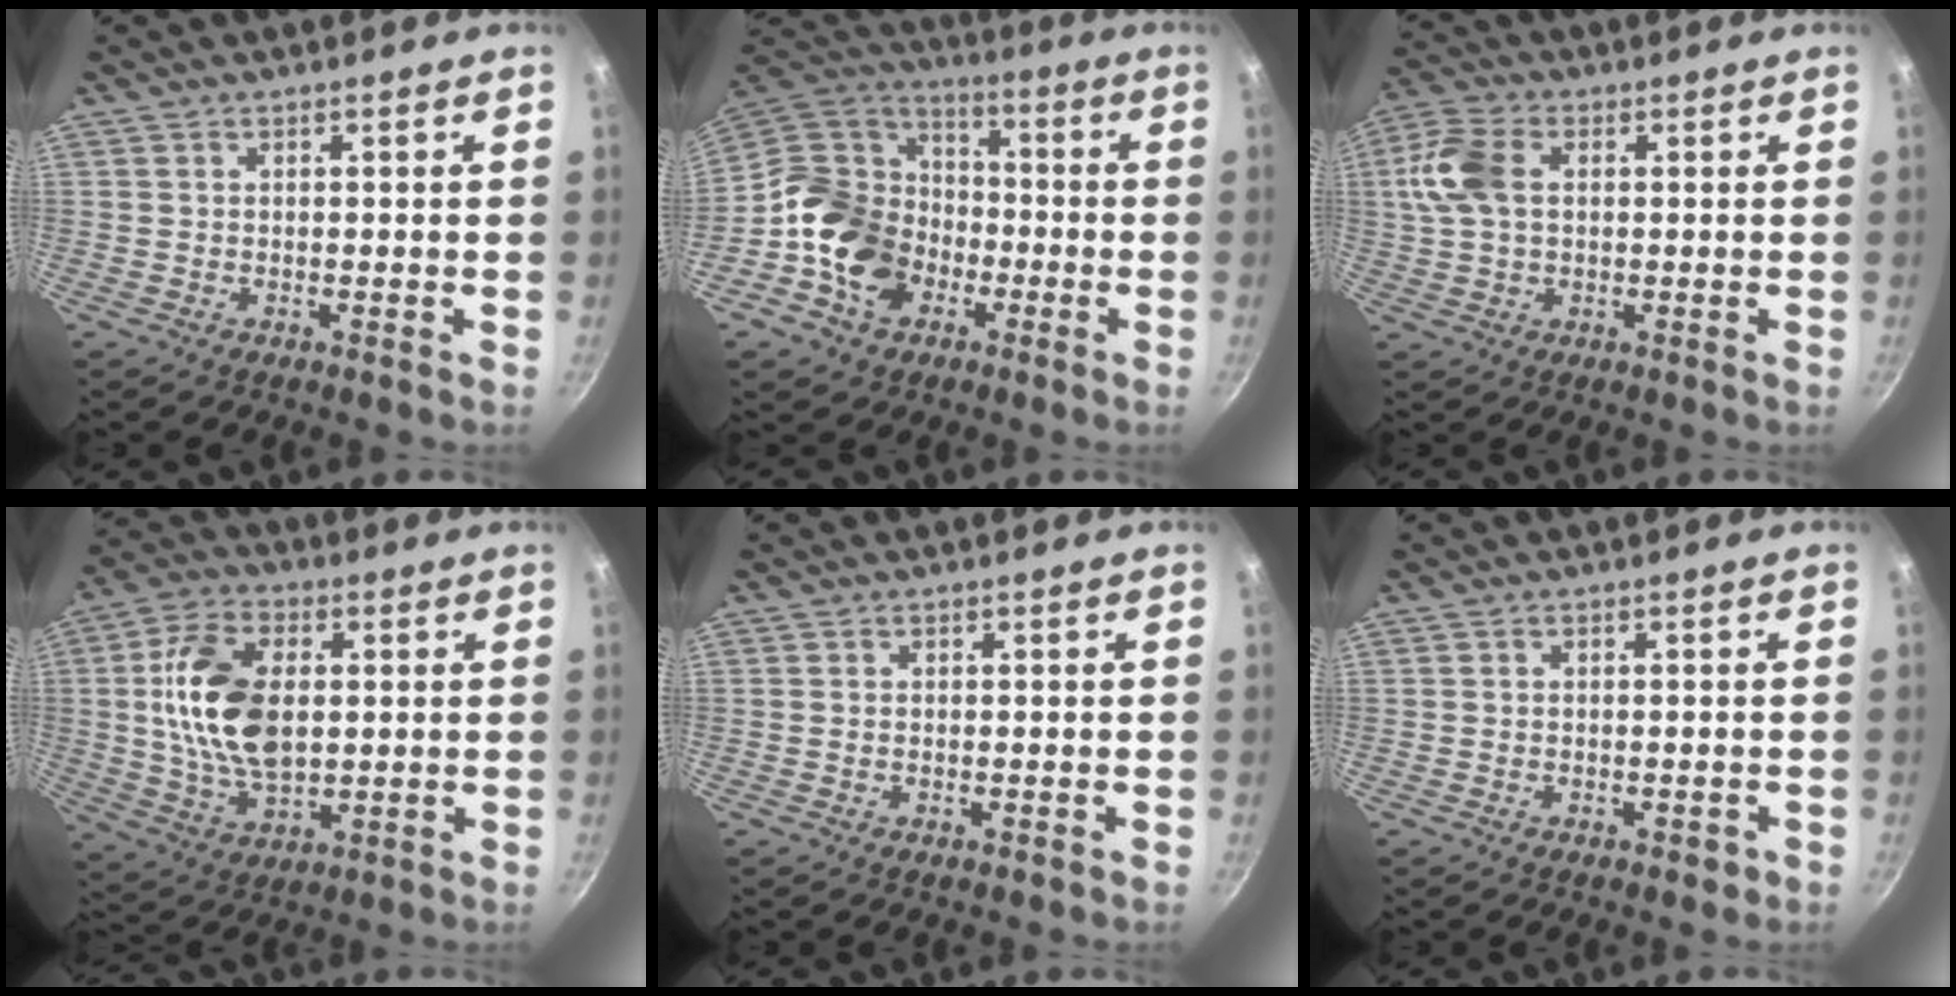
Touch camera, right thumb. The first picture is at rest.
{"total": 16.4, "force": [-5.5, 12.5, 9.1], "torque": [-0.141, 0.052, -0.107]}
{"total": 9.0, "force": [1.5, 5.8, 6.7], "torque": [-0.152, 0.018, 0.028]}
{"total": 16.6, "force": [1.8, 9.6, 13.4], "torque": [-0.246, 0.000, 0.036]}
{"total": 0.0}
{"total": 1.1, "force": [-0.5, 0.6, 0.7], "torque": [-0.006, 0.000, -0.006]}